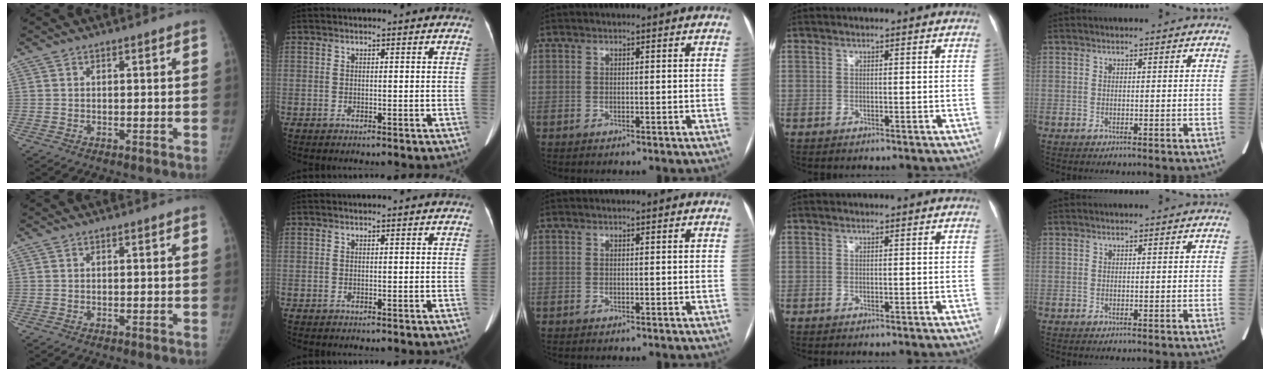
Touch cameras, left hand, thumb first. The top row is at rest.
{}